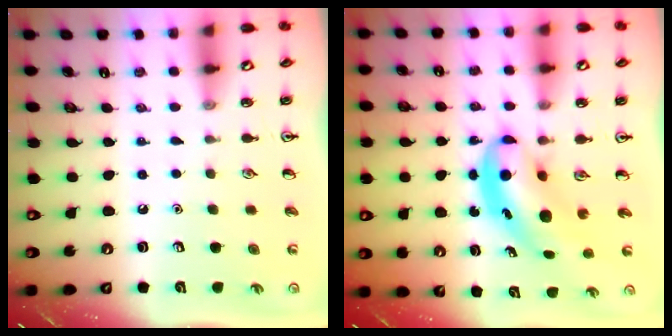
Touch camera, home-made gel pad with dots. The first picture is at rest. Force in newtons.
{"total": 7.2, "press": 7.1, "slide": 1.3}